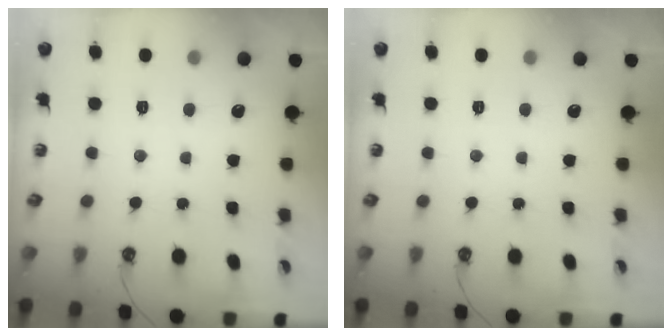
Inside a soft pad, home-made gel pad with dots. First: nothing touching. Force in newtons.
{"total": 0.0}